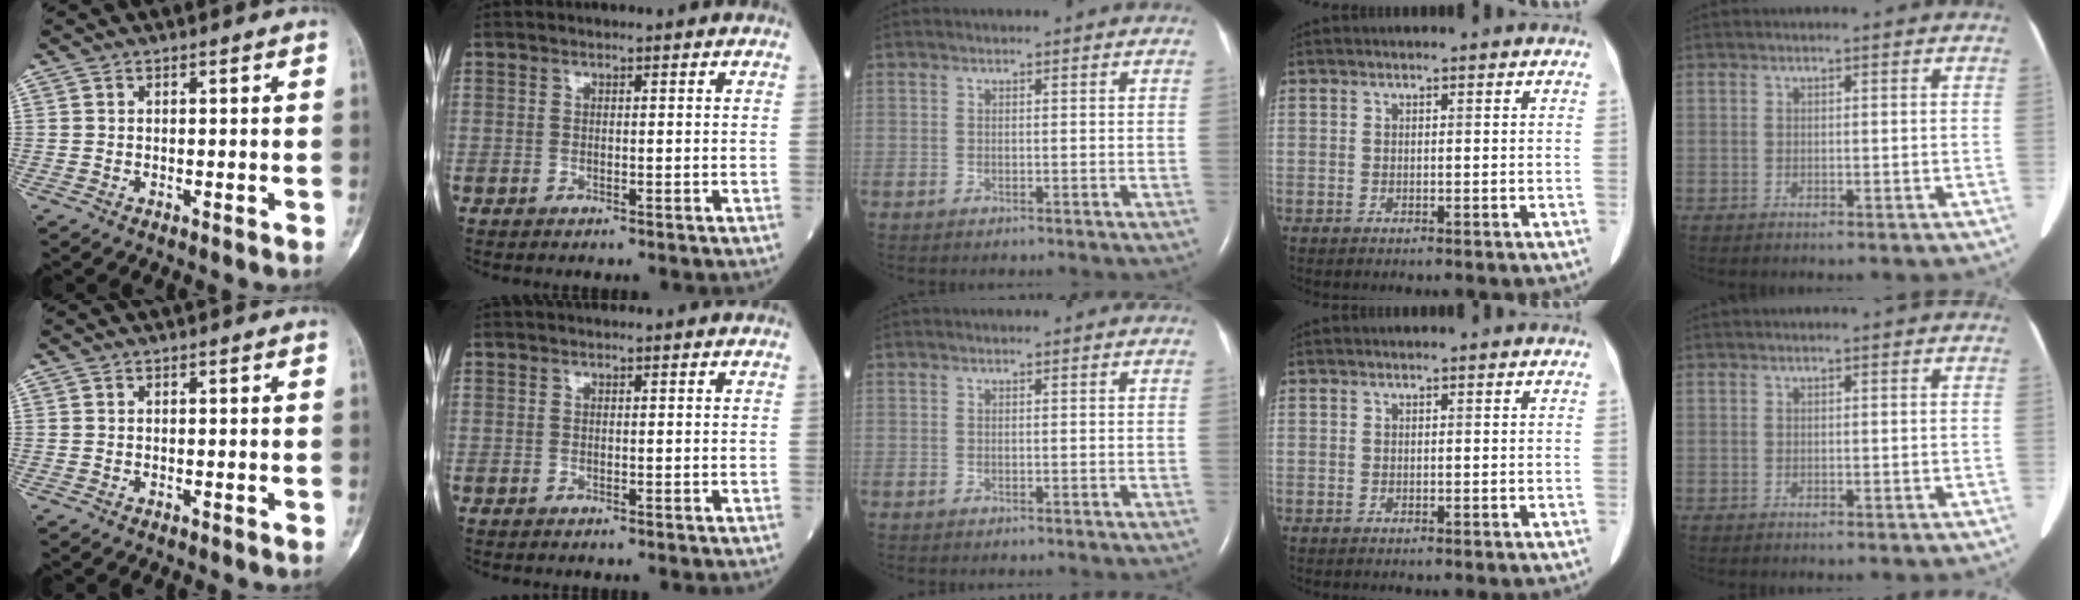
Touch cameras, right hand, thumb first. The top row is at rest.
{}